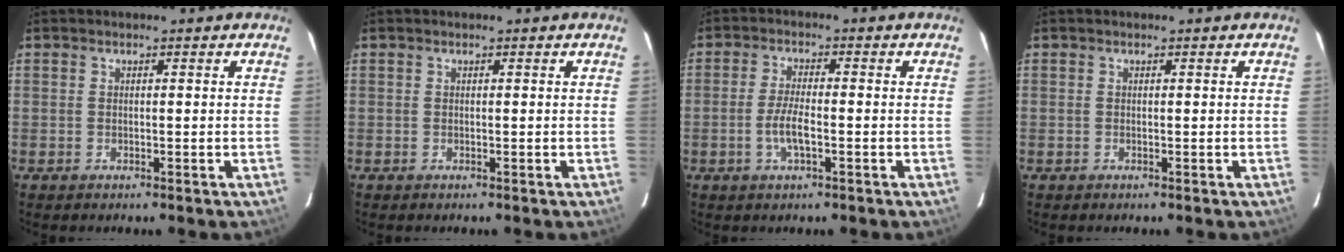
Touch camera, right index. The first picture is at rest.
{"total": 0.0}
{"total": 4.7, "force": [-1.6, 1.1, 4.3], "torque": [-0.087, -0.003, -0.030]}
{"total": 0.0}